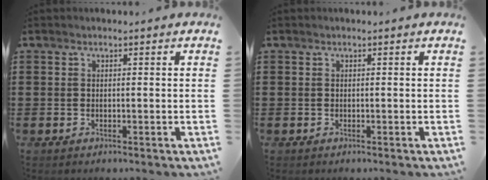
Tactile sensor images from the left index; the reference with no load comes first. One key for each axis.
{"total": 0.0}